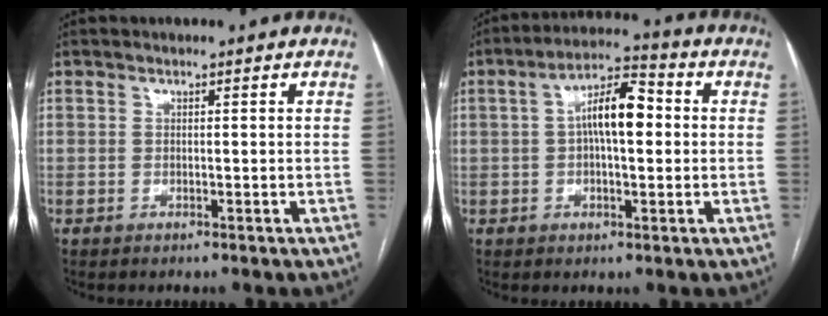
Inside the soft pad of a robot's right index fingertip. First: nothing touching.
{"total": 9.1, "force": [0.8, 2.8, 8.6], "torque": [-0.156, 0.027, 0.008]}